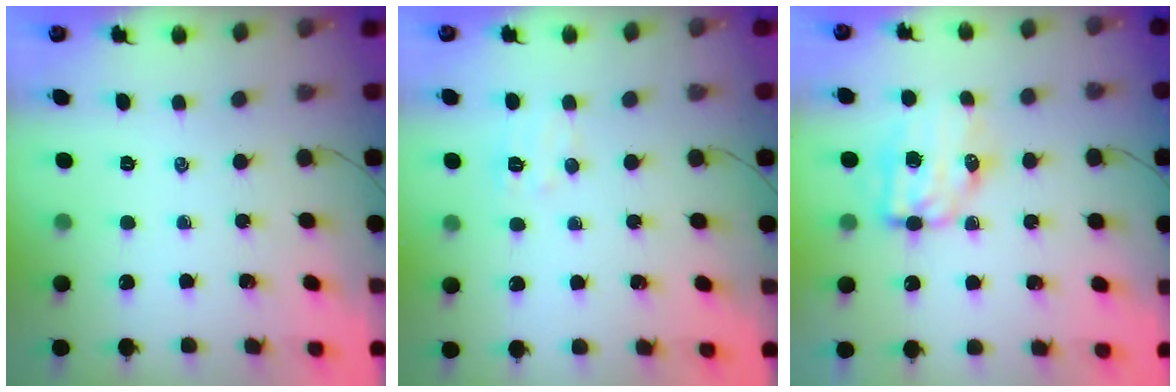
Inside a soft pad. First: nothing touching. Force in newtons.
{"total": 6.0, "press": 5.9, "slide": 1.1}
{"total": 9.0, "press": 8.9, "slide": 1.7}